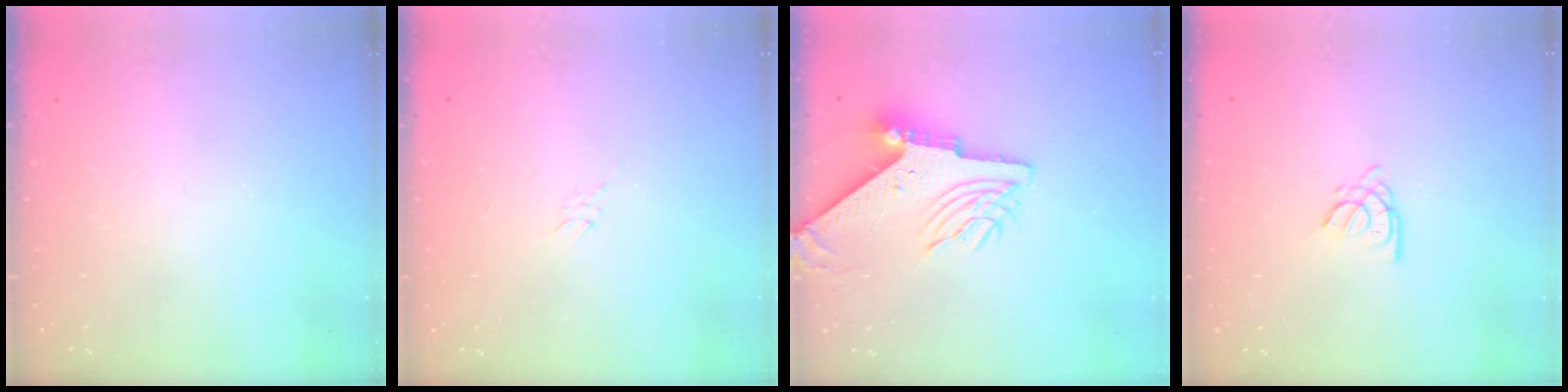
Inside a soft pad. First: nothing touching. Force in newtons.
{"total": 3.8, "press": 3.7, "slide": 0.6}
{"total": 9.5, "press": 9.4, "slide": 1.3}
{"total": 3.3, "press": 3.3, "slide": 0.3}